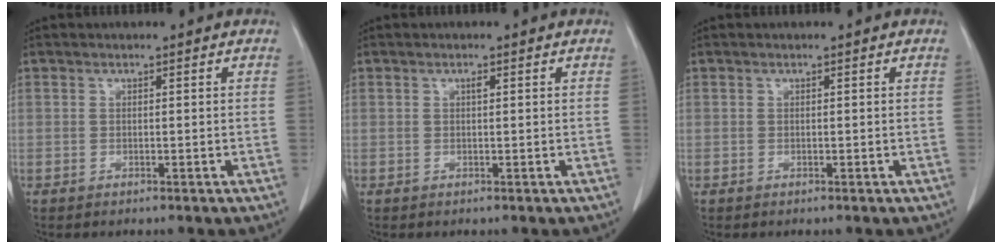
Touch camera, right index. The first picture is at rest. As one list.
[{"total": 0.6, "force": [0.2, 0.1, 0.5], "torque": [-0.013, 0.000, 0.004]}, {"total": 0.0}]